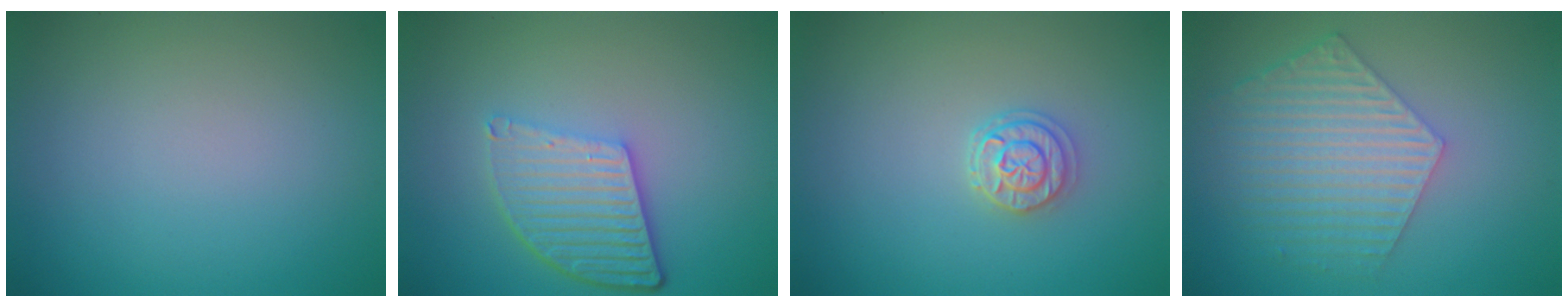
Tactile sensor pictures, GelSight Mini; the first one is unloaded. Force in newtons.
{"total": 5.4, "press": 3.9, "slide": 3.8}
{"total": 2.2, "press": 2.0, "slide": 0.8}
{"total": 5.9, "press": 4.5, "slide": 3.8}